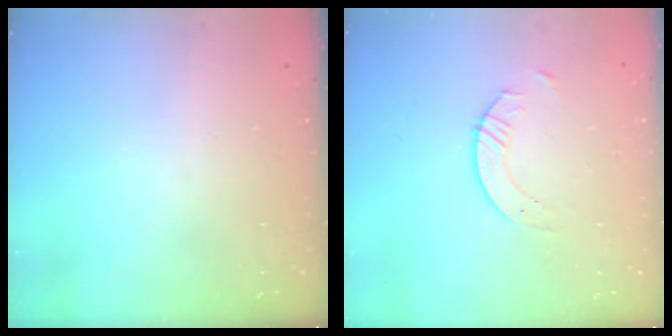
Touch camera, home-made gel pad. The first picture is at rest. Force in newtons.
{"total": 3.5, "press": 3.5, "slide": 0.4}